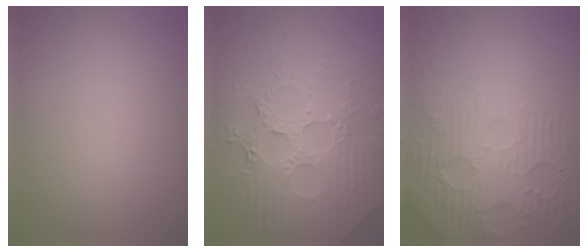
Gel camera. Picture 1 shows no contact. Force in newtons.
{"total": 7.7, "press": 5.7, "slide": 5.2}
{"total": 5.4, "press": 3.6, "slide": 4.0}